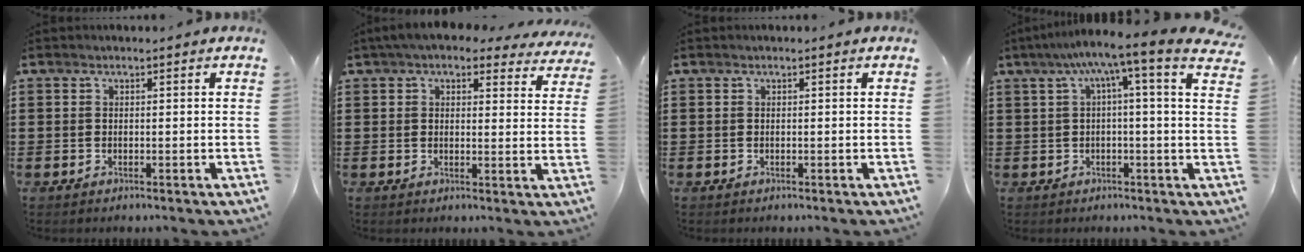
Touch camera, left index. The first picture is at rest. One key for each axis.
{"total": 4.9, "fx": 4.0, "fy": 1.4, "fz": 2.4, "tx": -0.060, "ty": -0.006, "tz": 0.073}
{"total": 0.0}
{"total": 6.4, "fx": 2.4, "fy": -0.2, "fz": 5.9, "tx": -0.121, "ty": -0.019, "tz": 0.034}